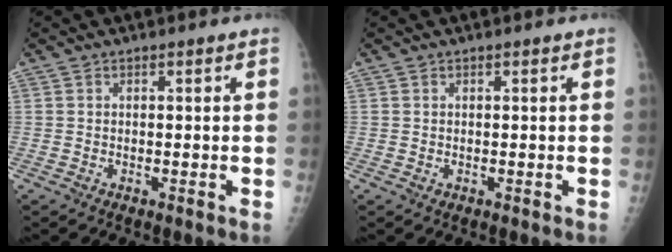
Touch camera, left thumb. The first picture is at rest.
{"total": 0.5, "force": [0.2, 0.4, 0.3], "torque": [-0.002, -0.001, 0.003]}